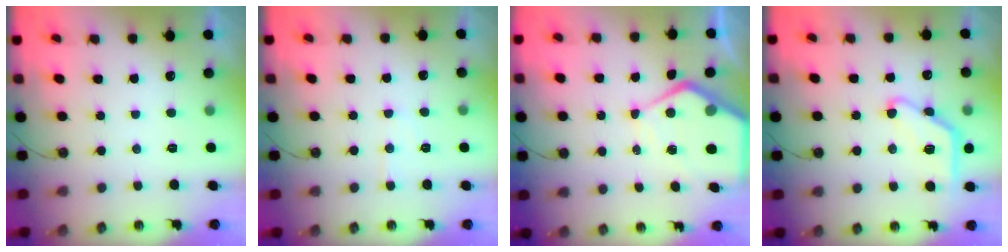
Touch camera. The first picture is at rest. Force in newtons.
{"total": 6.2, "press": 6.2, "slide": 0.7}
{"total": 10.5, "press": 10.5, "slide": 1.1}
{"total": 12.1, "press": 12.0, "slide": 0.6}